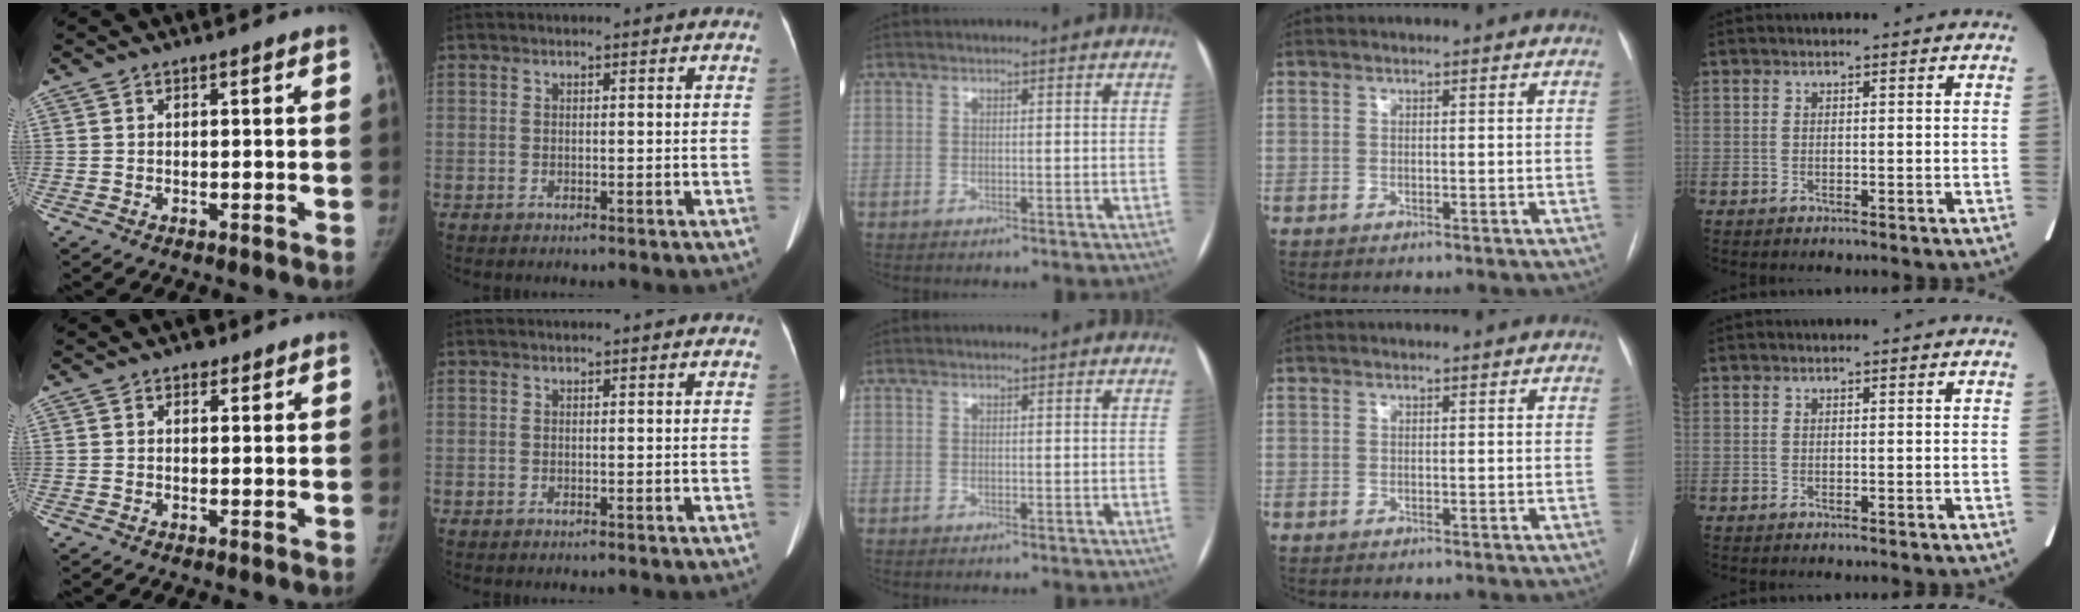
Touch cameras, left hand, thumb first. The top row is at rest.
{"thumb": {"total": 1.9, "force": [1.2, 1.2, 0.7], "torque": [0.005, -0.004, 0.011]}}